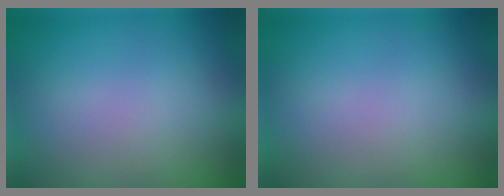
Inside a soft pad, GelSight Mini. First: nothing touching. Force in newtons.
{"total": 0.0}